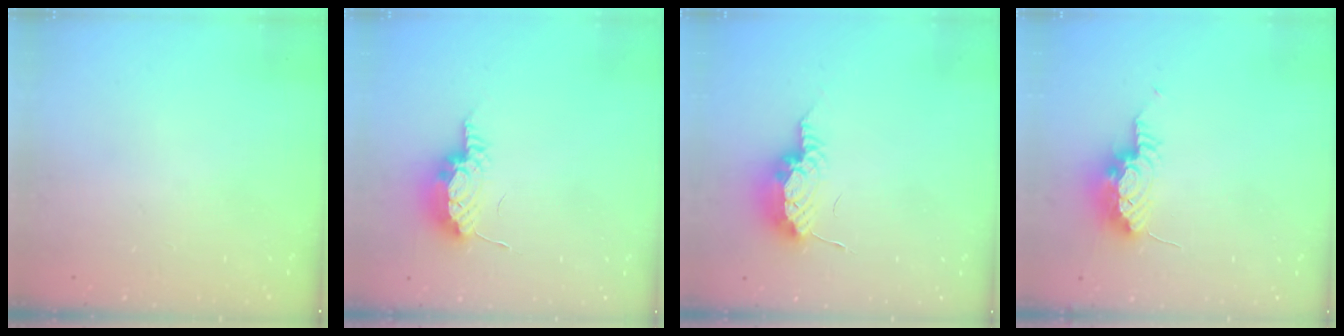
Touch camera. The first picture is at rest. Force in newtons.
{"total": 16.0, "press": 11.0, "slide": 11.6}
{"total": 15.0, "press": 10.7, "slide": 10.4}
{"total": 15.5, "press": 10.9, "slide": 11.0}